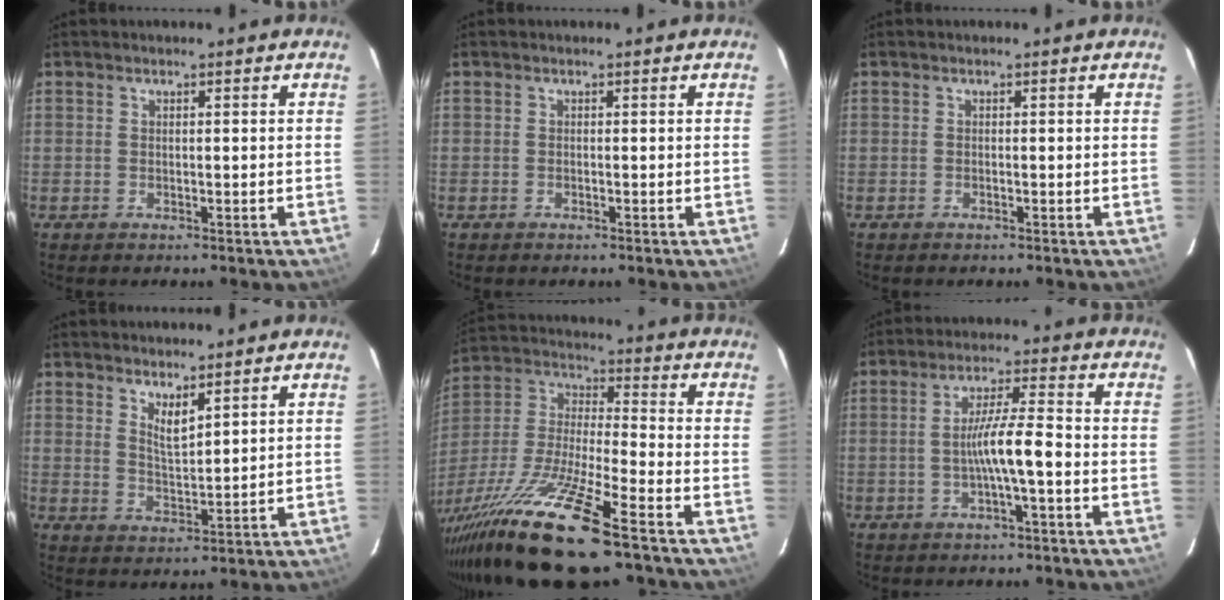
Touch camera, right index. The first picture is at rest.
{"total": 0.0}
{"total": 0.0}
{"total": 4.0, "force": [2.9, 0.8, 2.6], "torque": [-0.045, -0.007, 0.051]}
{"total": 22.3, "force": [-16.1, 1.9, 15.4], "torque": [-0.304, -0.036, -0.293]}
{"total": 6.6, "force": [-2.1, -0.1, 6.2], "torque": [-0.118, 0.006, -0.034]}